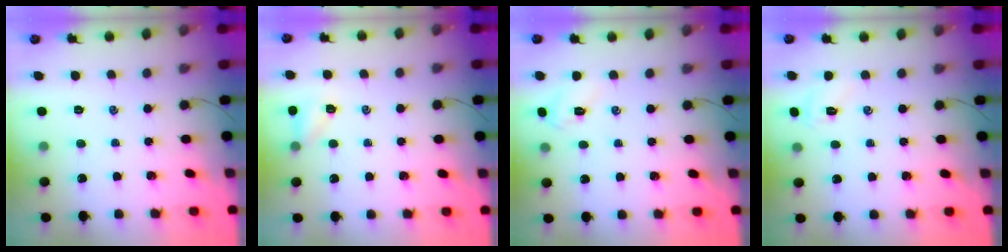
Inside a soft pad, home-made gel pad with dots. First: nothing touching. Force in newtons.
{"total": 4.0, "press": 3.9, "slide": 1.0}
{"total": 3.4, "press": 3.3, "slide": 1.0}
{"total": 4.0, "press": 3.9, "slide": 1.1}